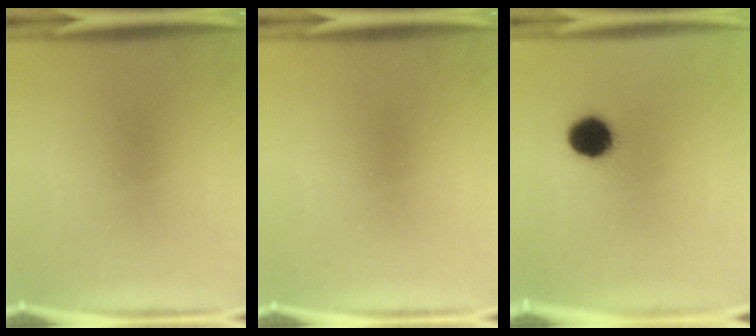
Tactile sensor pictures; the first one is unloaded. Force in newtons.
{"total": 0.0}
{"total": 6.9}